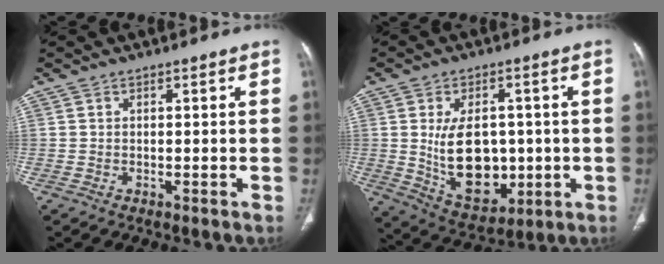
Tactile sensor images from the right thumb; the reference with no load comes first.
{"total": 14.3, "force": [-0.4, 9.1, 11.1], "torque": [-0.151, -0.006, 0.023]}